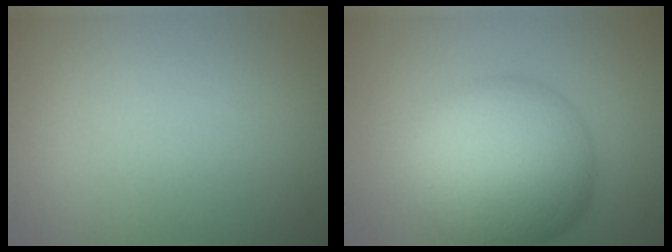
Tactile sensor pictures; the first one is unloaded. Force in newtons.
{"total": 10.6, "press": 10.6, "slide": 0.1}